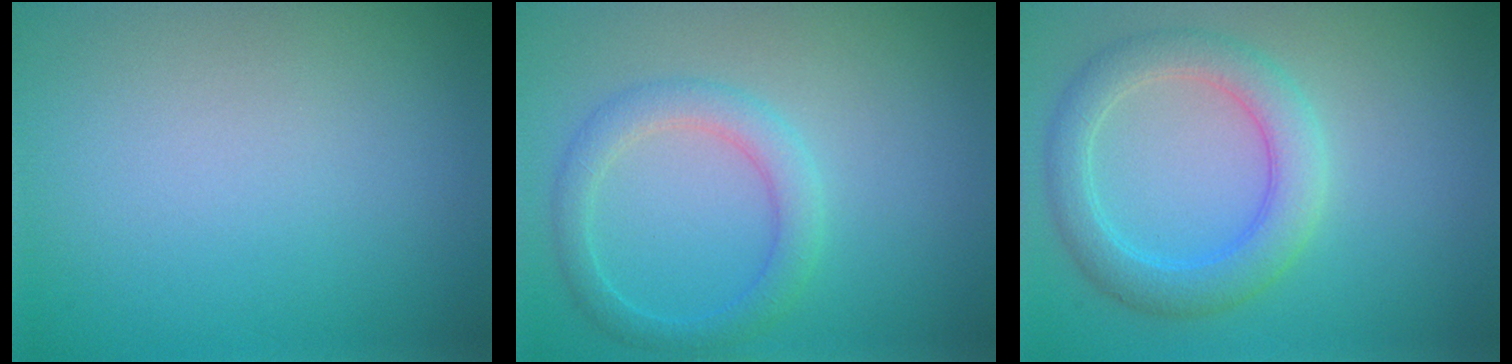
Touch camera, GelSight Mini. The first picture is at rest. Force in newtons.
{"total": 2.7, "press": 2.7, "slide": 0.2}
{"total": 4.1, "press": 4.1, "slide": 0.1}